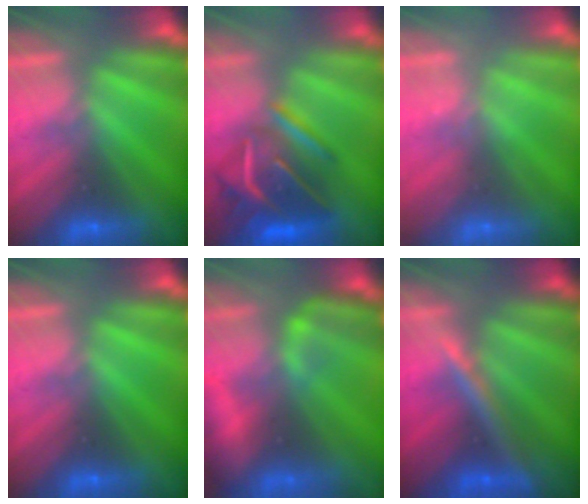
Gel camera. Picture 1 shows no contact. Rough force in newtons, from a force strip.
{"total": 6.5}
{"total": 2.4}
{"total": 0.0}
{"total": 8.1}
{"total": 2.4}